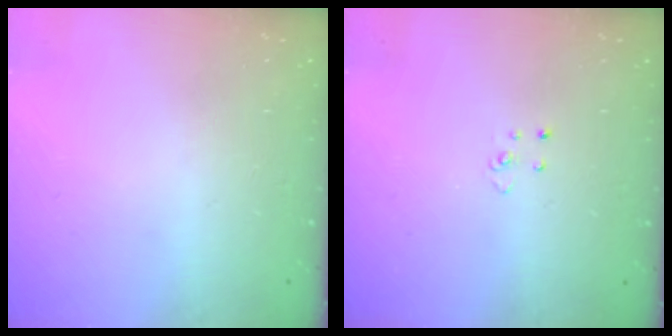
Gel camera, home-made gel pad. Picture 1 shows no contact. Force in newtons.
{"total": 2.9, "press": 2.9, "slide": 0.2}